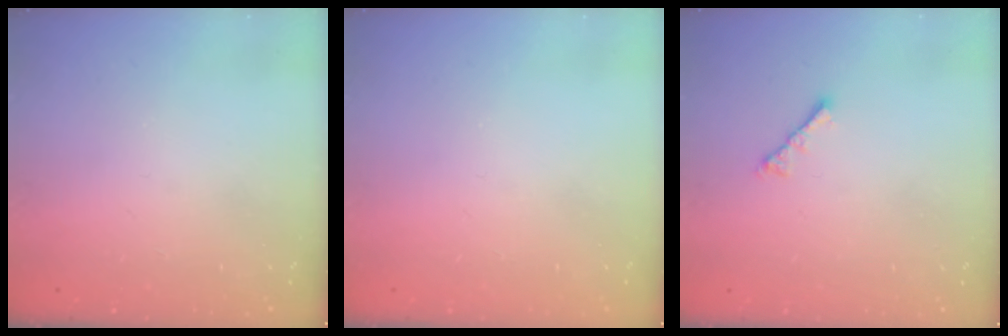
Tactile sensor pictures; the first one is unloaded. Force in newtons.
{"total": 0.0}
{"total": 3.4, "press": 3.4, "slide": 0.6}